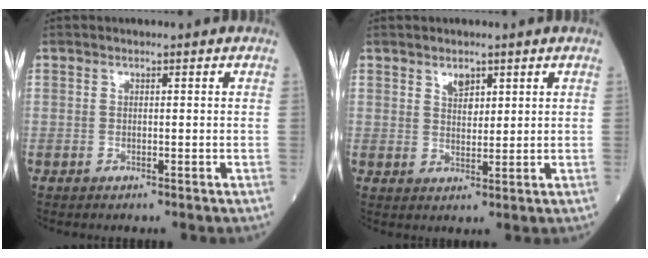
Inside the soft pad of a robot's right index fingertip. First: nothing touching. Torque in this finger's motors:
{"motor_torque": [0.00, 0.06, -0.03, 0.03]}